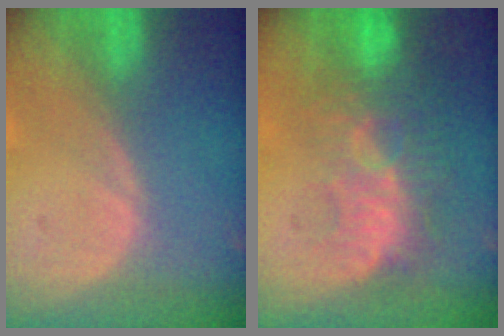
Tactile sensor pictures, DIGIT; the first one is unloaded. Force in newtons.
{"total": 9.4, "press": 8.7, "slide": 3.7}